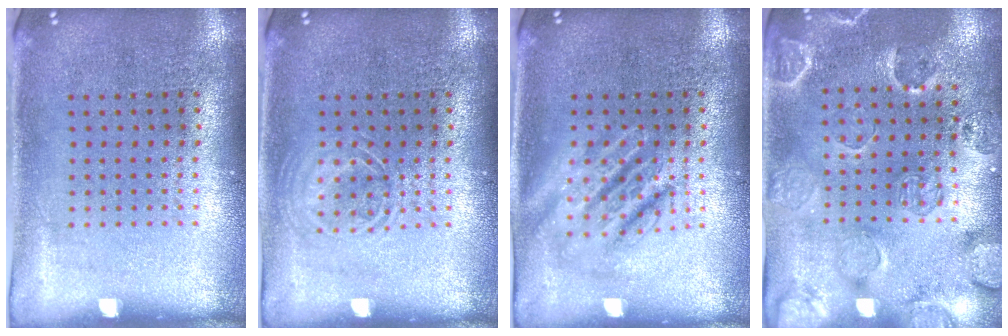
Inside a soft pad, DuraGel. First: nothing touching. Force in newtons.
{"total": 1.7, "press": 1.7, "slide": 0.3}
{"total": 2.7, "press": 2.7, "slide": 0.3}
{"total": 2.5, "press": 2.1, "slide": 1.4}